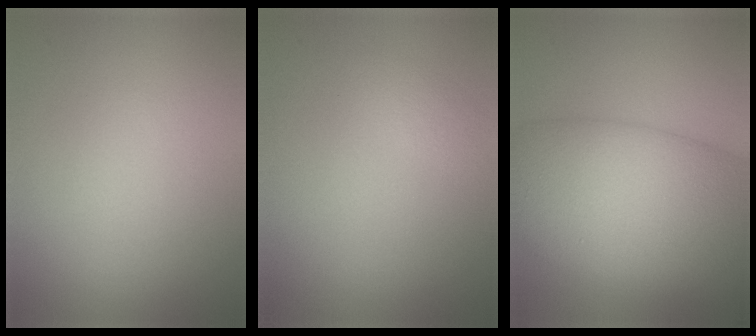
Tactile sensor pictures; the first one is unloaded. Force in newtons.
{"total": 0.8, "press": 0.8, "slide": 0.0}
{"total": 12.0, "press": 12.0, "slide": 0.5}